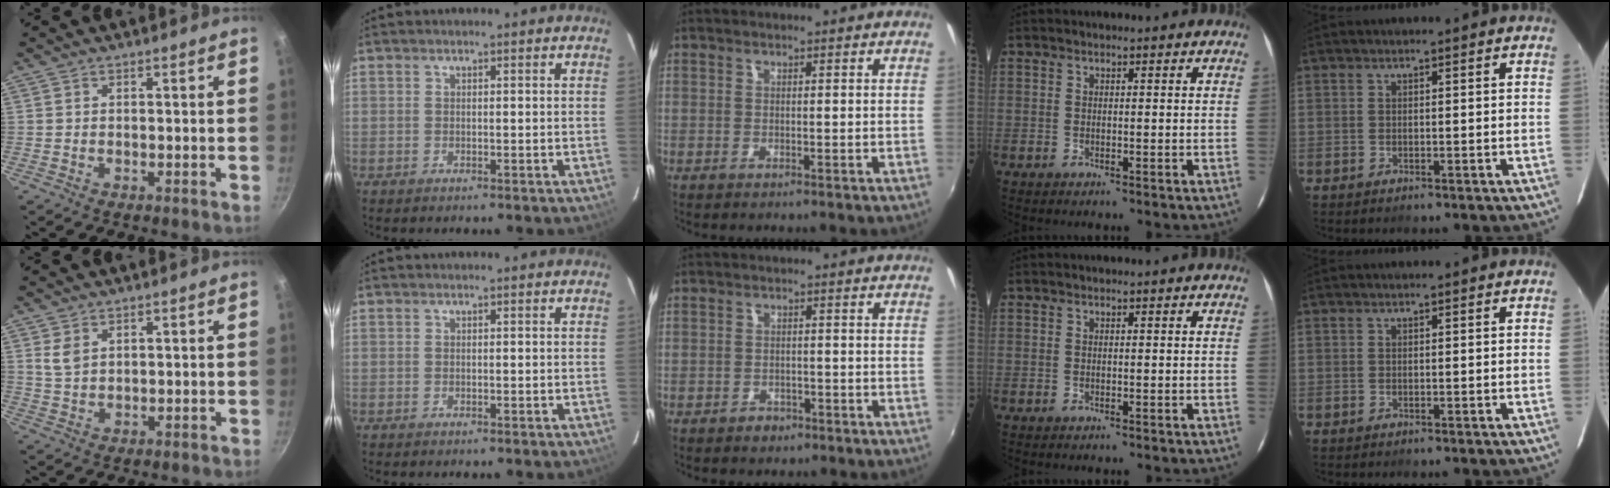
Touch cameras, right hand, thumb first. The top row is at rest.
{"thumb": {"total": 3.2, "force": [1.4, 2.0, 2.0], "torque": [-0.034, -0.006, 0.031]}, "middle": {"total": 2.4, "force": [-1.6, 1.8, 0.5], "torque": [-0.014, 0.003, -0.021]}}